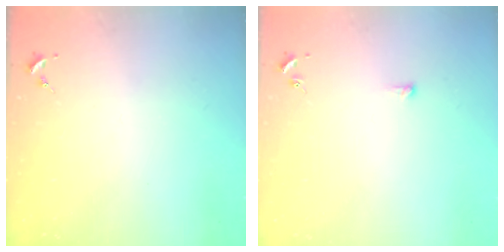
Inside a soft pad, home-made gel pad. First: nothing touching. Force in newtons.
{"total": 3.1, "press": 3.0, "slide": 0.6}